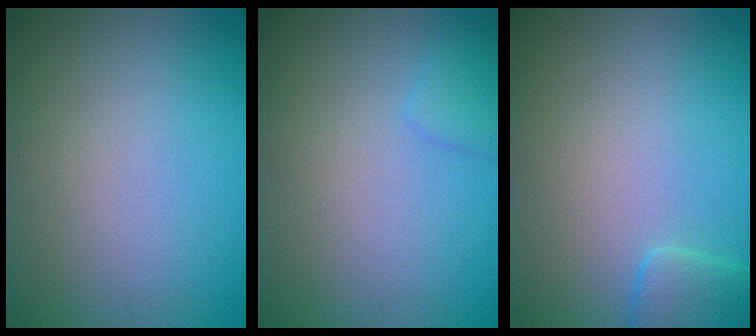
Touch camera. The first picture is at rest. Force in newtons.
{"total": 1.4, "press": 1.4, "slide": 0.1}
{"total": 2.4, "press": 2.4, "slide": 0.2}